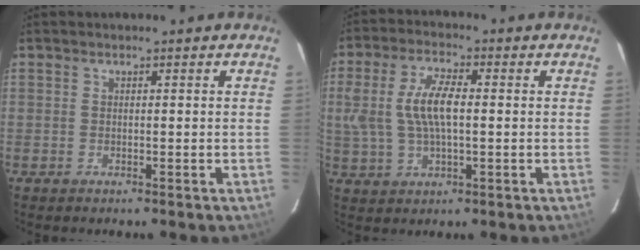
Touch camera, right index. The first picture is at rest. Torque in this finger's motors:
{"motor_torque": [0.47, 0.12, 0.35, 0.17]}